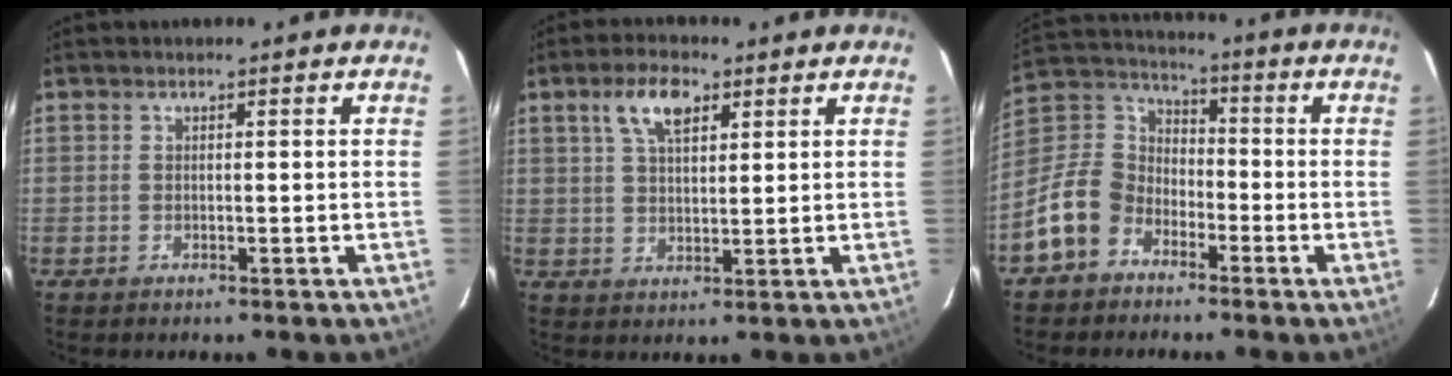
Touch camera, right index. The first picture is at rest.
{"total": 6.7, "force": [3.4, 3.0, 4.9], "torque": [-0.090, 0.014, 0.062]}
{"total": 12.1, "force": [-6.8, 8.9, 4.8], "torque": [-0.117, 0.035, -0.131]}